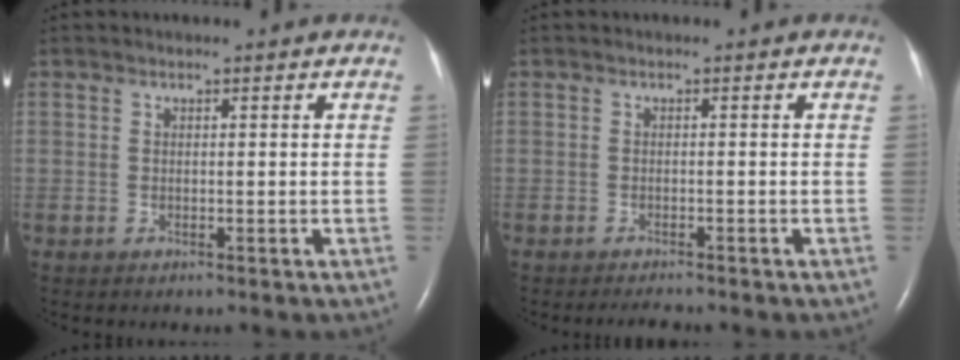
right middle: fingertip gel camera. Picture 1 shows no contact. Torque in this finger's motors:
{"motor_torque": [0.64, -0.62, 0.13, 0.05]}